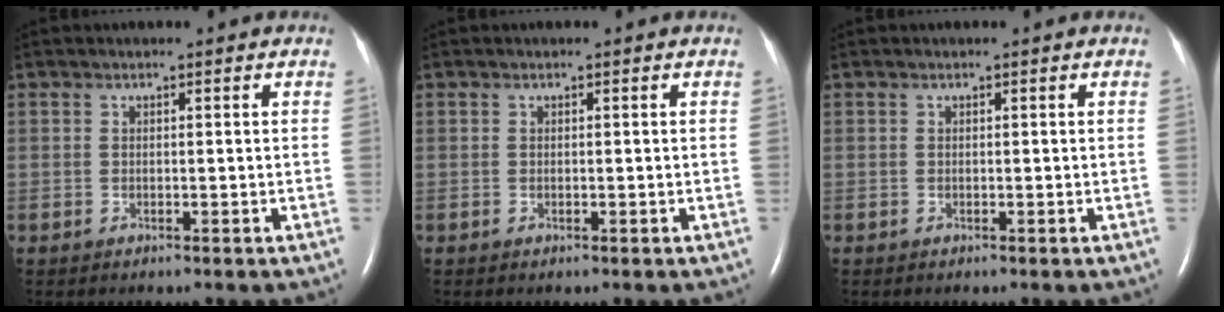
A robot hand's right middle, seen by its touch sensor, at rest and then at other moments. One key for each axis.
{"total": 0.0}
{"total": 0.0}